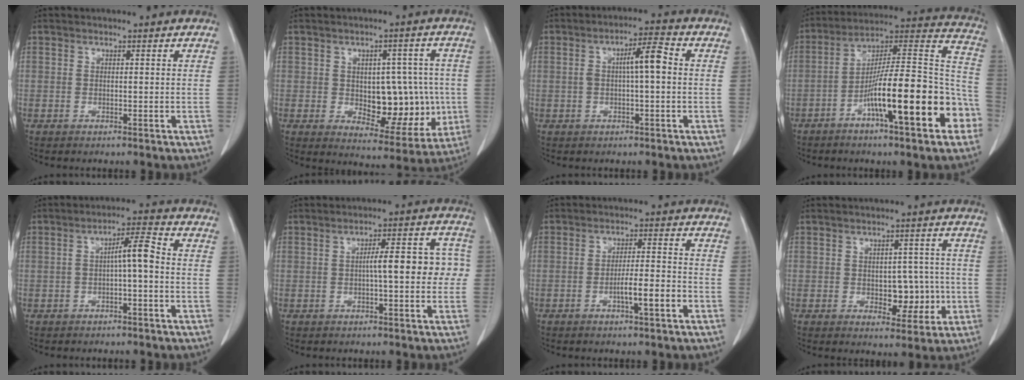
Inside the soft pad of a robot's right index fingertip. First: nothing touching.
{"total": 11.8, "force": [-0.7, 6.5, 9.9], "torque": [-0.117, 0.014, 0.009]}
{"total": 5.5, "force": [0.3, 0.8, 5.4], "torque": [-0.092, 0.019, 0.003]}
{"total": 21.0, "force": [-8.5, 3.2, 19.0], "torque": [-0.253, 0.021, -0.131]}
{"total": 4.9, "force": [-0.5, 0.7, 4.9], "torque": [-0.078, 0.021, -0.007]}
{"total": 7.7, "force": [-0.4, 1.9, 7.4], "torque": [-0.101, 0.036, -0.004]}
{"total": 5.4, "force": [-2.3, 0.3, 4.9], "torque": [-0.080, 0.001, -0.039]}
{"total": 5.9, "force": [-1.0, 3.5, 4.6], "torque": [-0.049, 0.010, -0.004]}